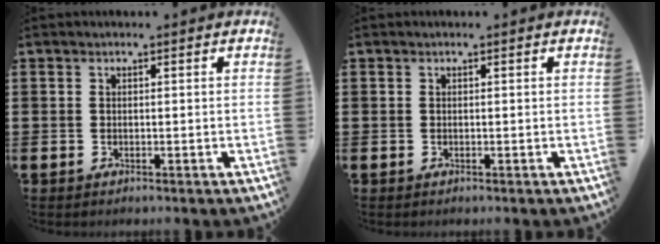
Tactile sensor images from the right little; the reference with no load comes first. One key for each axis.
{"total": 0.0}